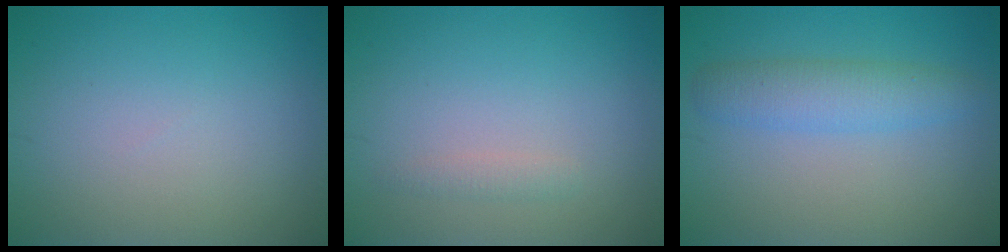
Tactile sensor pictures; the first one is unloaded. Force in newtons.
{"total": 0.9, "press": 0.9, "slide": 0.0}
{"total": 3.3, "press": 3.3, "slide": 0.0}